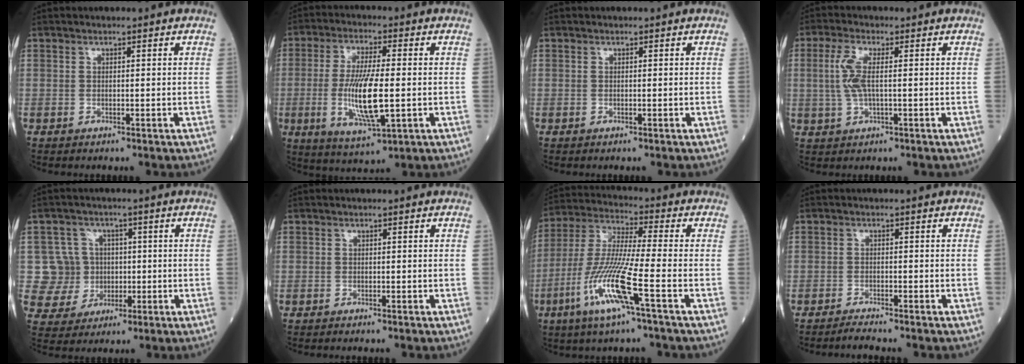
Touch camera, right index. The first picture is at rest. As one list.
[{"total": 11.4, "force": [-1.6, 1.5, 11.2], "torque": [-0.228, -0.016, -0.026]}, {"total": 0.0}, {"total": 4.7, "force": [0.4, 0.8, 4.6], "torque": [-0.116, 0.004, 0.007]}, {"total": 6.4, "force": [0.2, 6.4, 0.3], "torque": [-0.007, 0.013, 0.011]}, {"total": 0.6, "force": [-0.6, 0.0, 0.2], "torque": [-0.007, -0.002, -0.011]}, {"total": 12.9, "force": [-5.5, -0.8, 11.7], "torque": [-0.251, -0.016, -0.112]}, {"total": 2.1, "force": [-2.0, -0.5, 0.5], "torque": [-0.017, -0.009, -0.038]}]